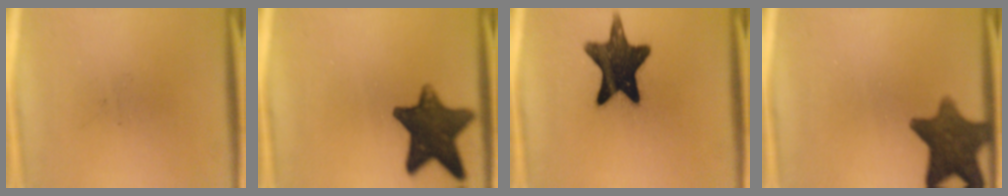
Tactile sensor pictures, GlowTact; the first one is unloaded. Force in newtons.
{"total": 12.9}
{"total": 15.3}
{"total": 11.2}